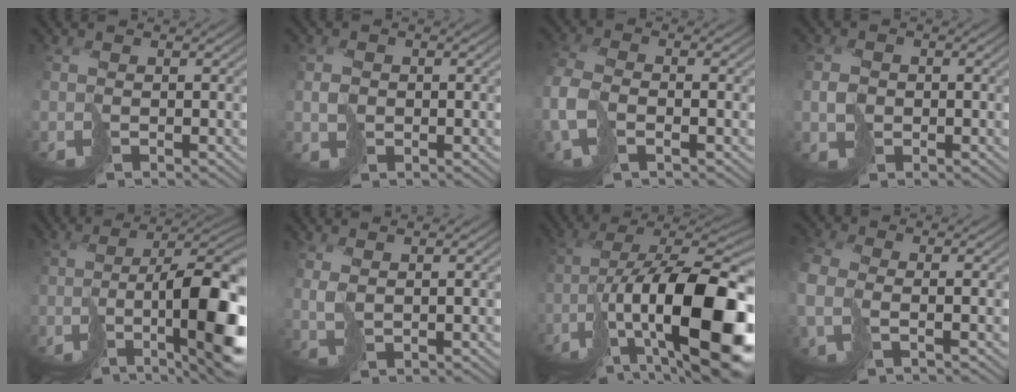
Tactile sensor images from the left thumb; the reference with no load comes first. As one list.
[{"total": 1.4, "force": [0.3, 1.3, 0.4], "torque": [-0.003, -0.002, 0.012]}, {"total": 6.9, "force": [-1.6, 4.1, 5.3], "torque": [-0.161, -0.014, -0.033]}, {"total": 1.7, "force": [0.2, 1.7, 0.3], "torque": [-0.003, -0.001, 0.008]}, {"total": 15.5, "force": [-4.5, 6.0, 13.5], "torque": [-0.211, -0.021, -0.057]}, {"total": 2.0, "force": [1.5, 0.5, 1.1], "torque": [-0.027, 0.002, 0.037]}, {"total": 18.6, "force": [-5.1, 9.2, 15.4], "torque": [-0.271, -0.025, -0.065]}, {"total": 4.9, "force": [-0.6, 2.9, 3.9], "torque": [-0.127, -0.011, -0.010]}]